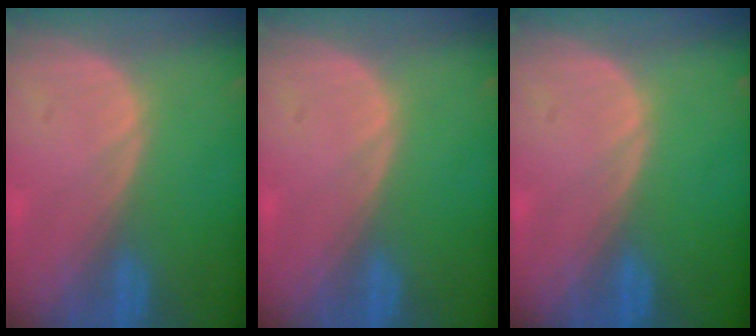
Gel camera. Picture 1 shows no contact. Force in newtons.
{"total": 0.0}
{"total": 0.0}